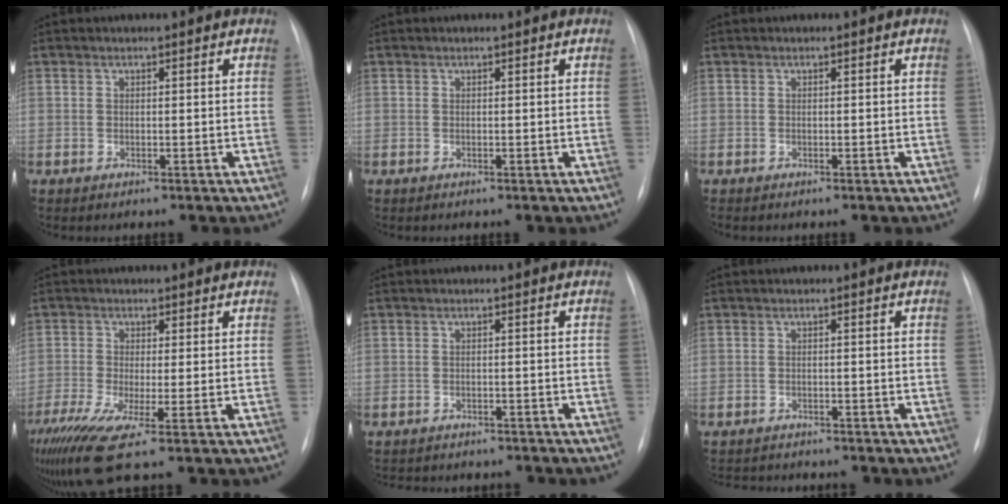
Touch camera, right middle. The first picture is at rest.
{"total": 0.0}
{"total": 0.0}
{"total": 9.9, "force": [-5.7, 1.1, 8.0], "torque": [-0.158, -0.028, -0.104]}
{"total": 7.8, "force": [-7.0, 2.6, 2.1], "torque": [-0.033, 0.004, -0.083]}
{"total": 5.0, "force": [-4.8, 0.9, 1.1], "torque": [-0.012, -0.005, -0.067]}